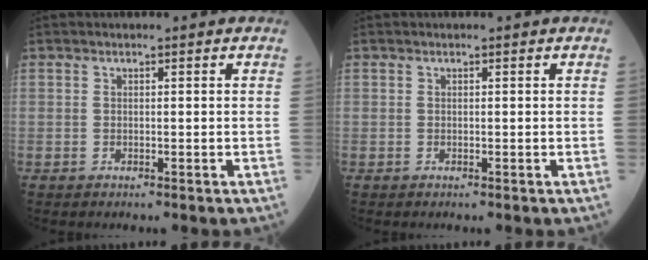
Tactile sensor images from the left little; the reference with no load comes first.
{"total": 0.0}